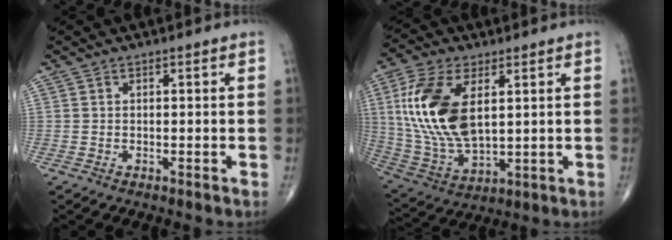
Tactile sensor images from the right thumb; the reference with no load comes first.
{"total": 18.1, "force": [4.1, 9.4, 14.8], "torque": [-0.309, -0.016, 0.086]}